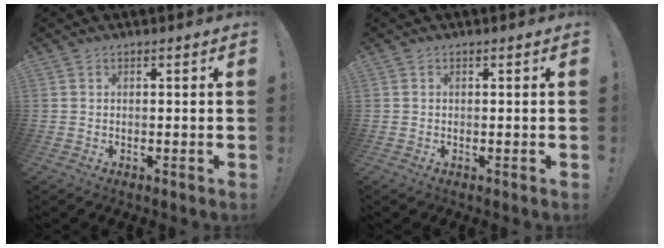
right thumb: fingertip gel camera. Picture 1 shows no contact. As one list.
[{"total": 0.0}]